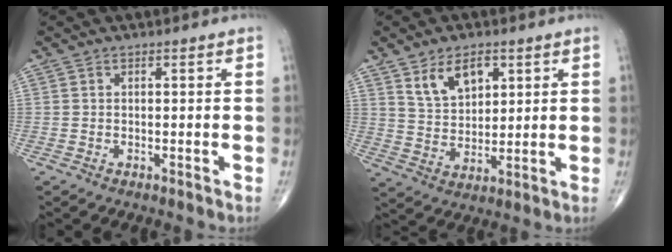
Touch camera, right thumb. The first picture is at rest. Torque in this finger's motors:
{"motor_torque": [-0.66, 0.94, 0.28, 0.13, 0.10]}